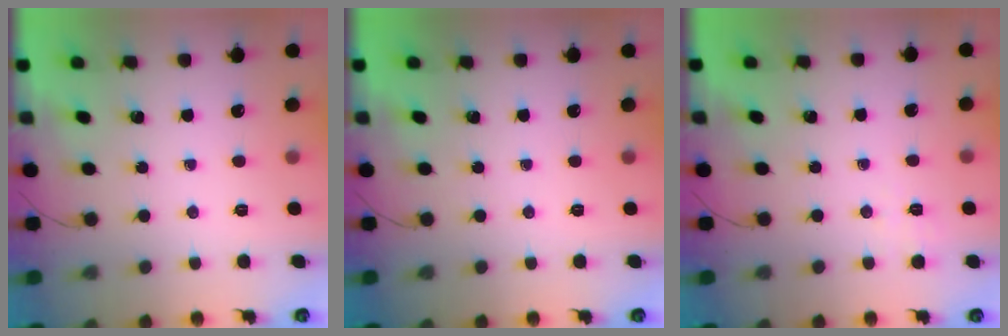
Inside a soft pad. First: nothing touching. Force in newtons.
{"total": 0.0}
{"total": 1.4, "press": 0.5, "slide": 1.3}